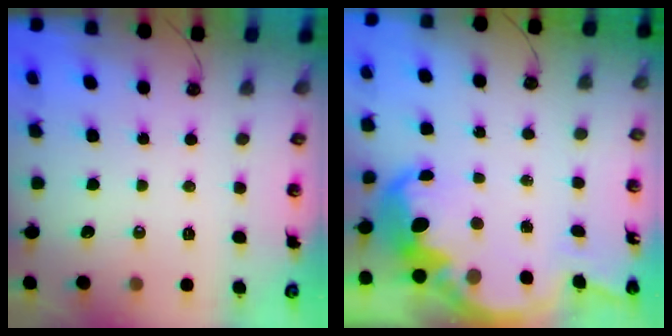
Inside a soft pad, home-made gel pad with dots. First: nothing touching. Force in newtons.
{"total": 8.2, "press": 8.2, "slide": 0.5}